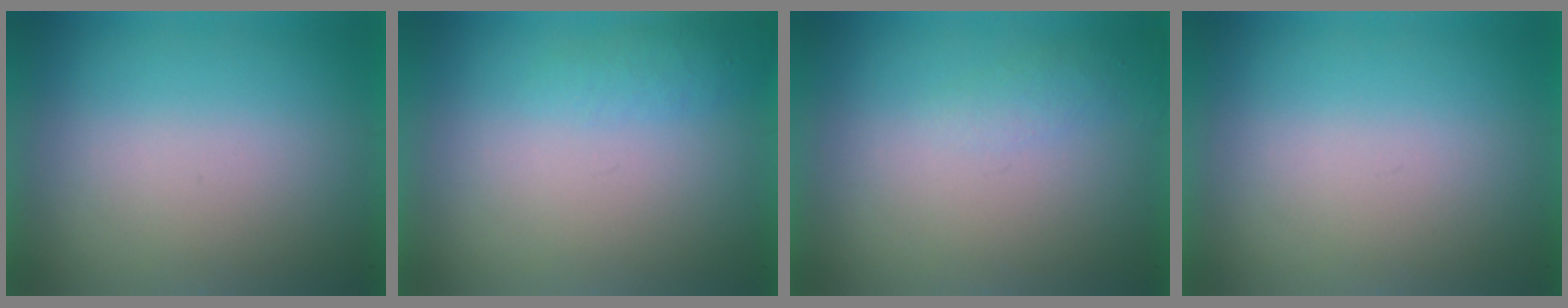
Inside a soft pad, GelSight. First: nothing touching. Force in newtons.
{"total": 1.4}
{"total": 1.2}
{"total": 0.0}